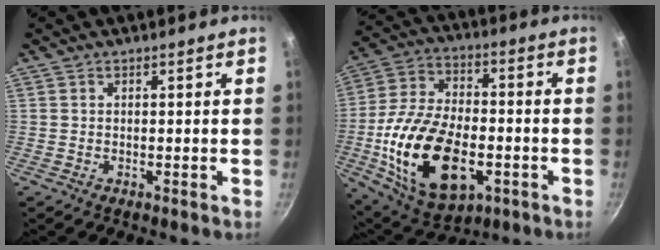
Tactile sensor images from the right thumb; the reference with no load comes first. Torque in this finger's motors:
{"motor_torque": [-0.26, 1.51, 1.77, -1.00, 0.62]}